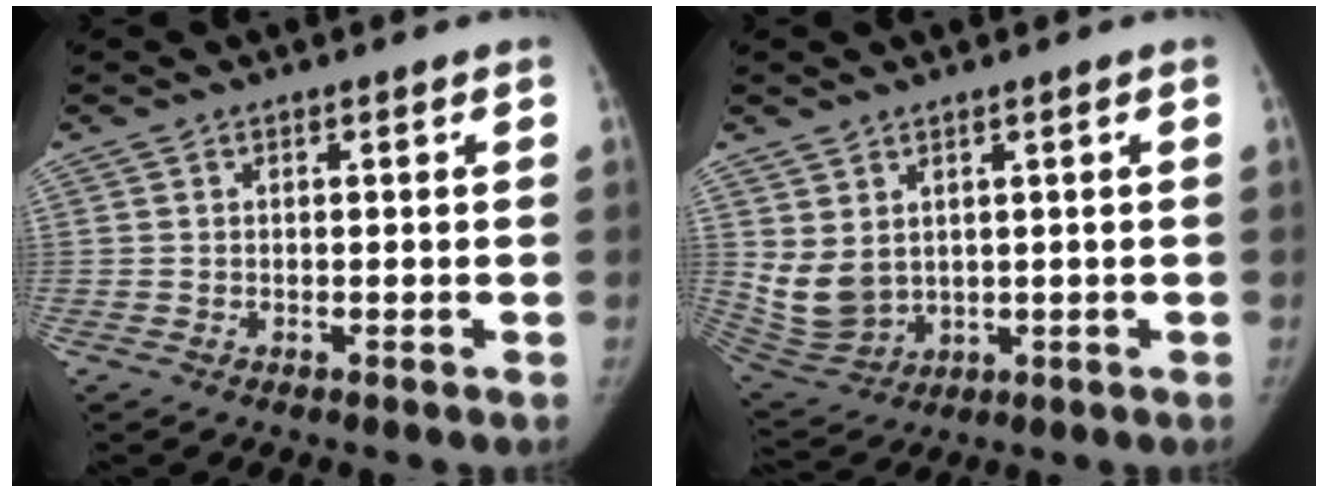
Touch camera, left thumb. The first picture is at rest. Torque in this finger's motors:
{"motor_torque": [0.40, 0.88, 0.69, -1.05, 0.27]}